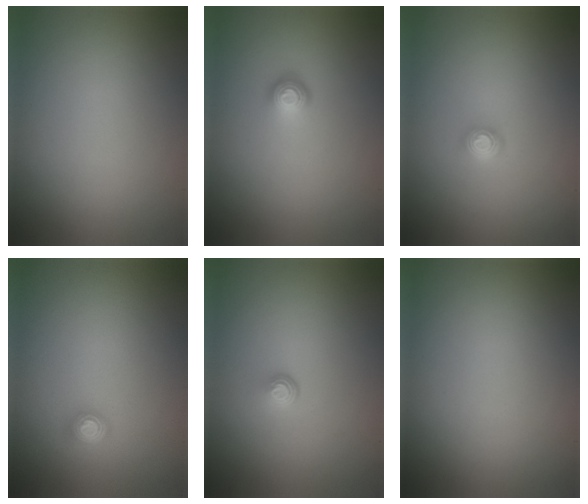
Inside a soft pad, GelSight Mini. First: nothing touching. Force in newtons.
{"total": 1.2, "press": 0.9, "slide": 0.7}
{"total": 1.6, "press": 1.2, "slide": 1.1}
{"total": 1.7, "press": 1.2, "slide": 1.1}
{"total": 1.0, "press": 0.6, "slide": 0.8}
{"total": 0.0}